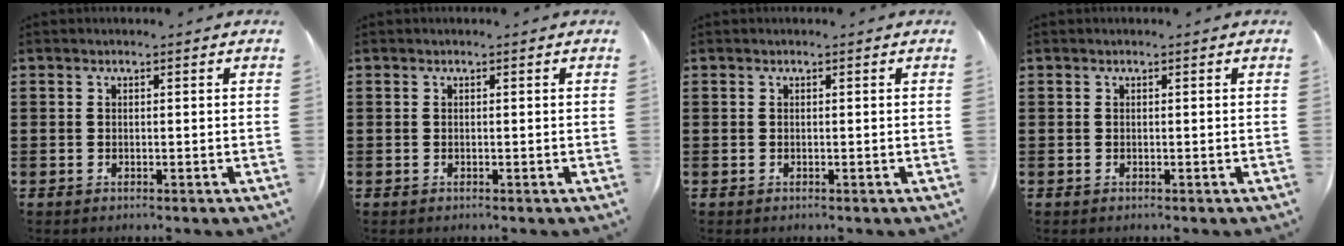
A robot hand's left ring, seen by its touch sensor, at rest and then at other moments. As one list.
[{"total": 0.0}, {"total": 0.0}, {"total": 0.0}]